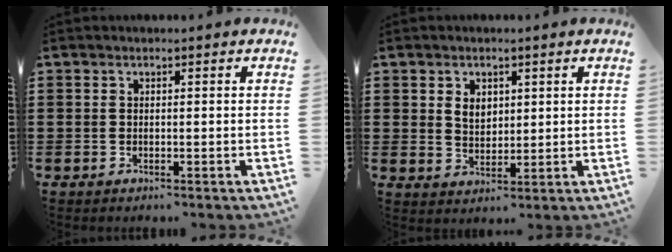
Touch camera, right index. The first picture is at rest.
{"total": 3.0, "force": [1.3, 2.2, 1.7], "torque": [-0.040, 0.009, 0.022]}